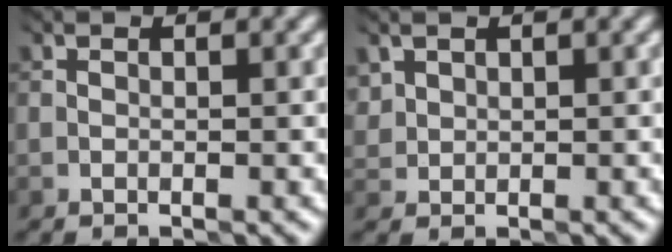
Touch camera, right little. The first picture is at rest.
{"total": 1.5, "force": [0.7, 1.2, 0.5], "torque": [-0.017, 0.000, 0.020]}